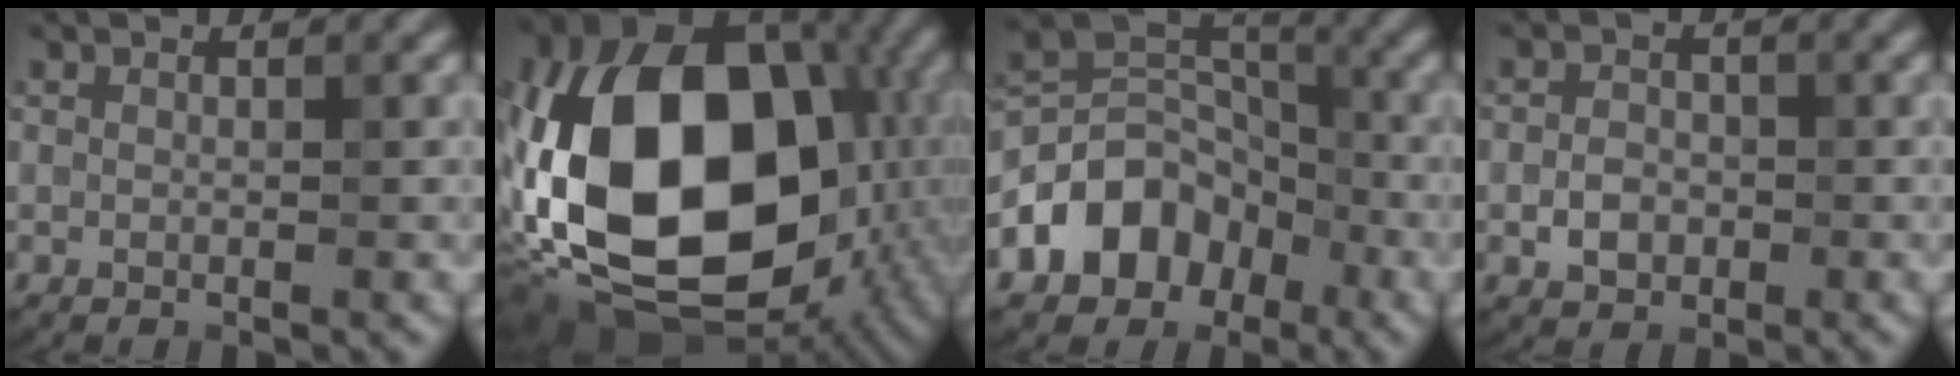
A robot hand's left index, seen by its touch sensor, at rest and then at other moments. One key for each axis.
{"total": 21.3, "fx": -2.0, "fy": 14.1, "fz": 15.8, "tx": -0.356, "ty": -0.015, "tz": -0.018}
{"total": 7.1, "fx": -3.4, "fy": 5.1, "fz": 3.5, "tx": -0.045, "ty": 0.007, "tz": -0.067}
{"total": 2.1, "fx": -0.7, "fy": 1.5, "fz": 1.2, "tx": -0.019, "ty": 0.002, "tz": -0.016}